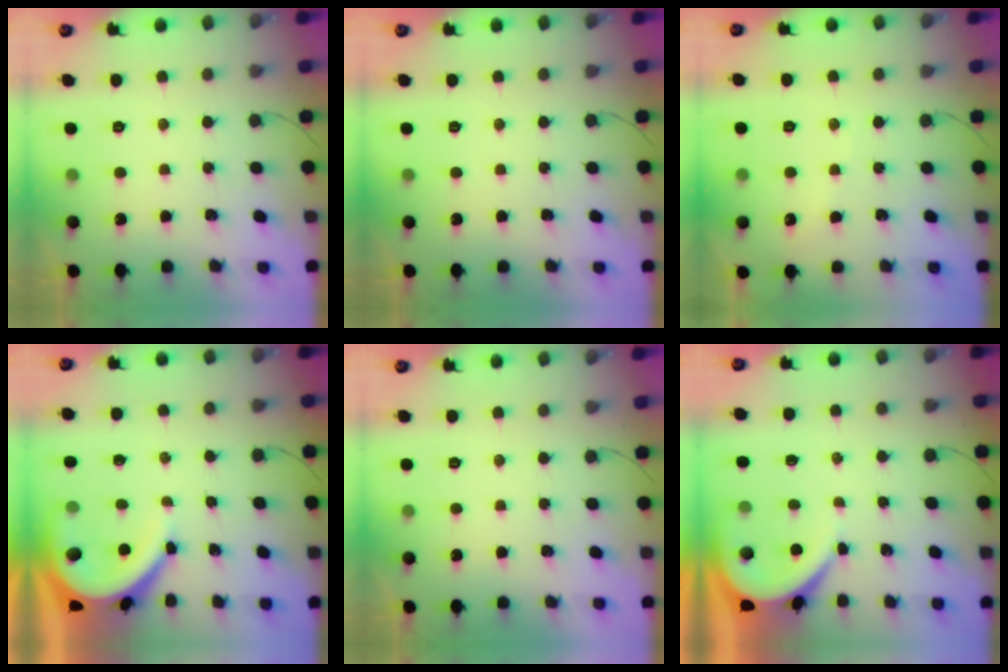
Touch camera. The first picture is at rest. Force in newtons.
{"total": 0.0}
{"total": 1.8, "press": 1.7, "slide": 0.4}
{"total": 7.5, "press": 7.5, "slide": 0.9}
{"total": 0.0}
{"total": 3.7, "press": 3.7, "slide": 0.4}